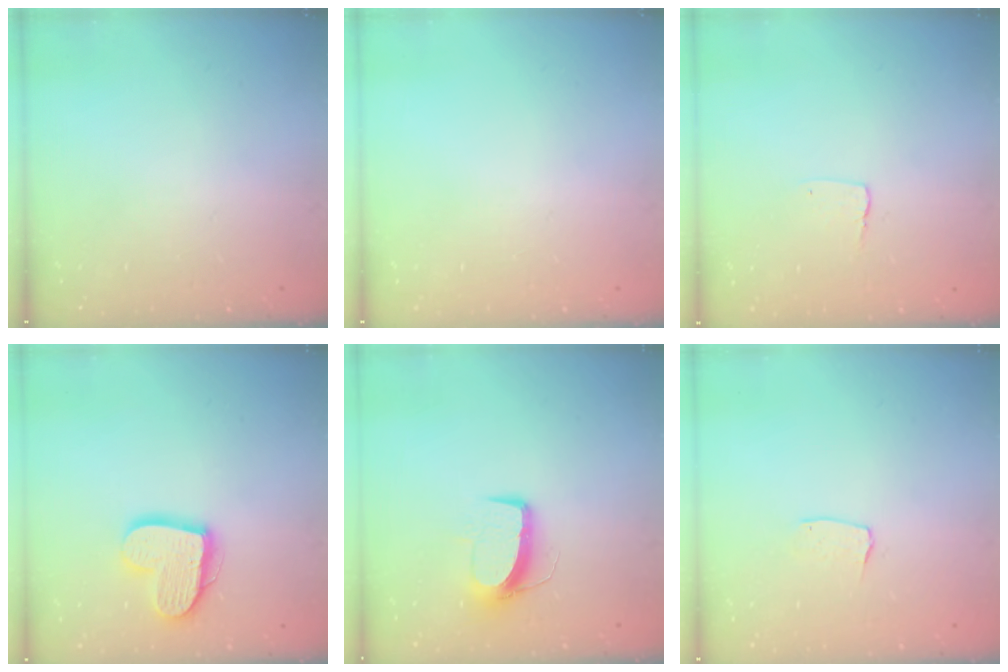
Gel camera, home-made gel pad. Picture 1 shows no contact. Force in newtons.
{"total": 0.0}
{"total": 2.9, "press": 2.9, "slide": 0.2}
{"total": 14.8, "press": 14.7, "slide": 1.3}
{"total": 10.2, "press": 10.2, "slide": 0.5}
{"total": 3.7, "press": 3.7, "slide": 0.2}